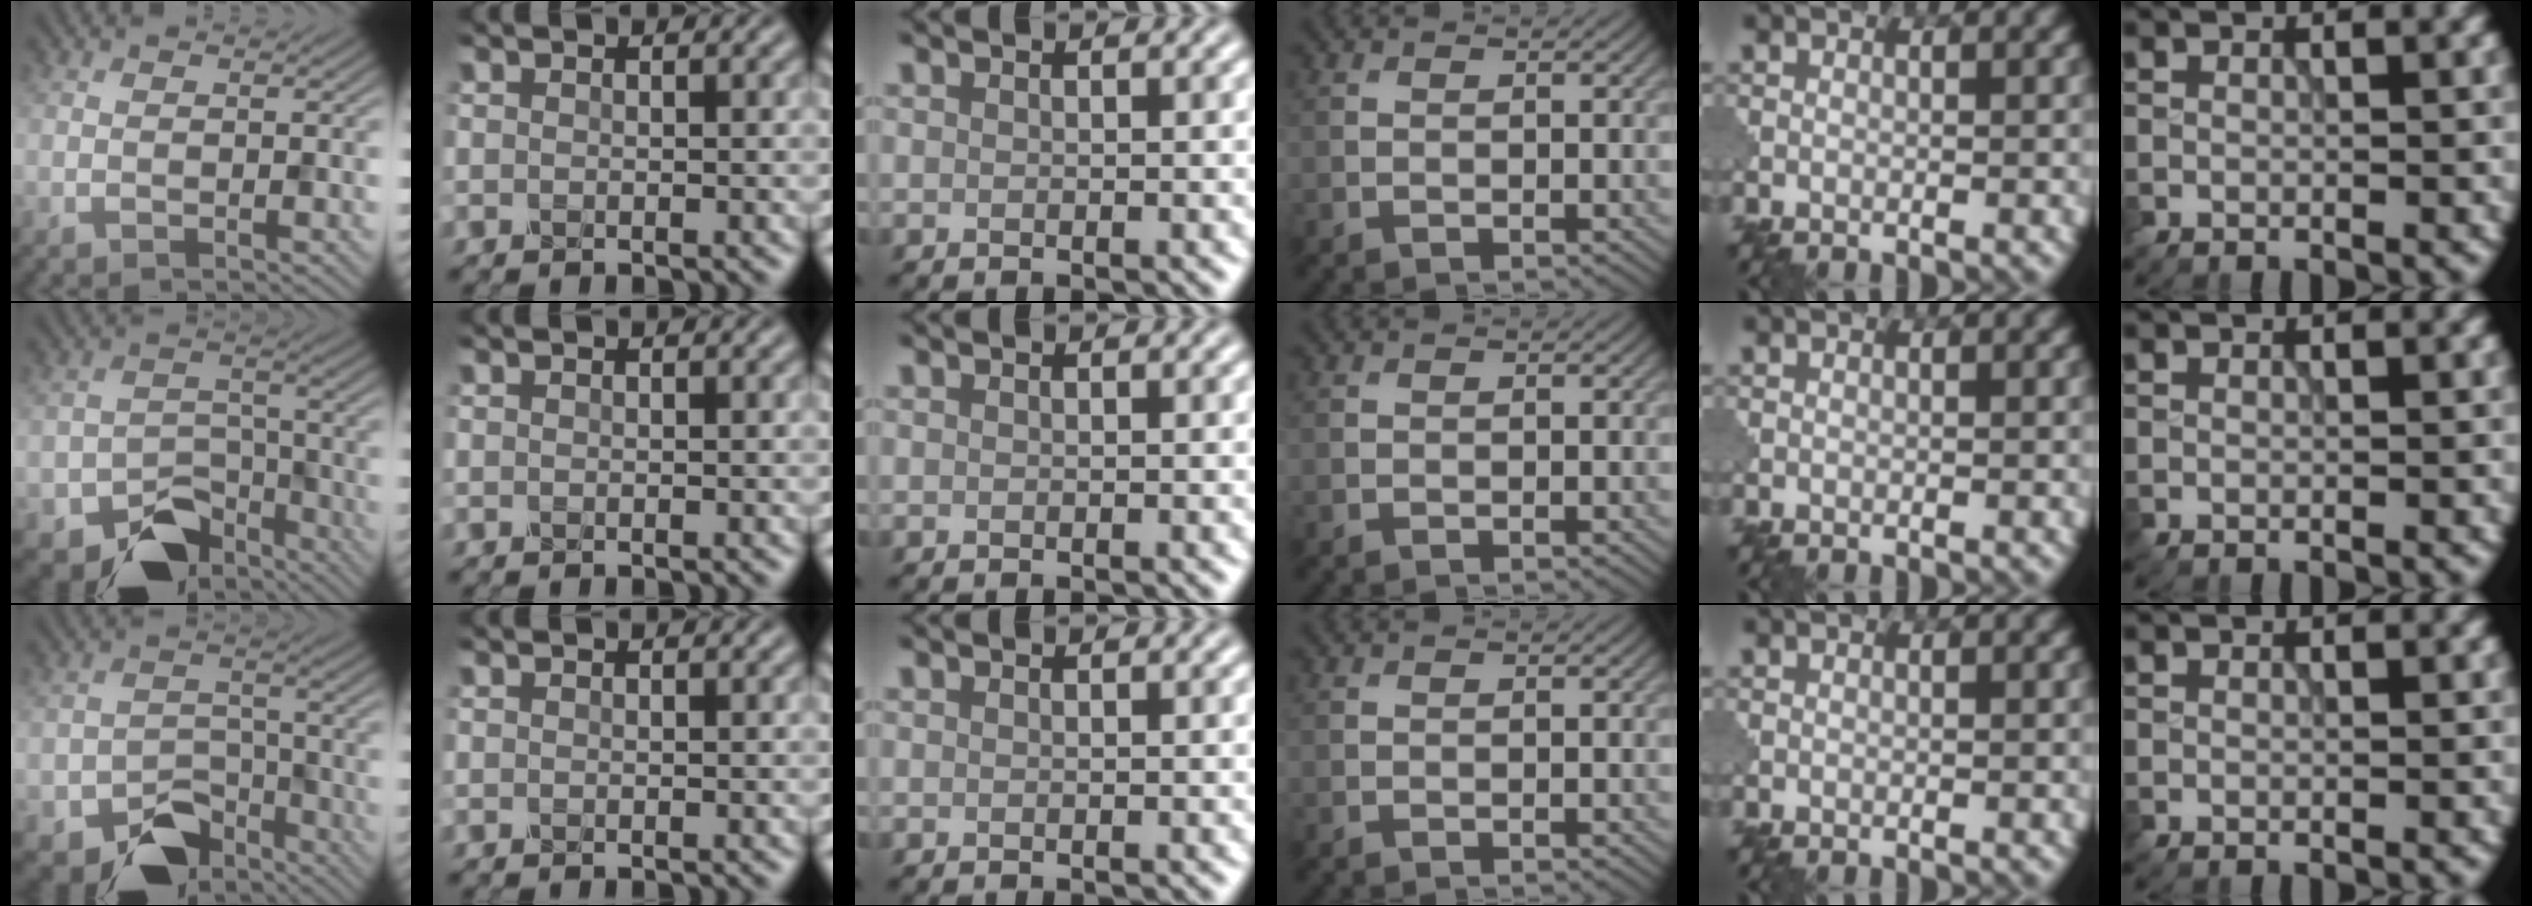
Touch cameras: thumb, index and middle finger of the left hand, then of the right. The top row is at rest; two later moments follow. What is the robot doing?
{"motion": "disassemble", "object": "pitcher"}